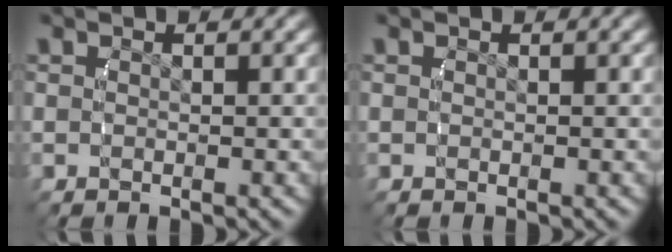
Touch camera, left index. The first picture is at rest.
{"total": 0.0}